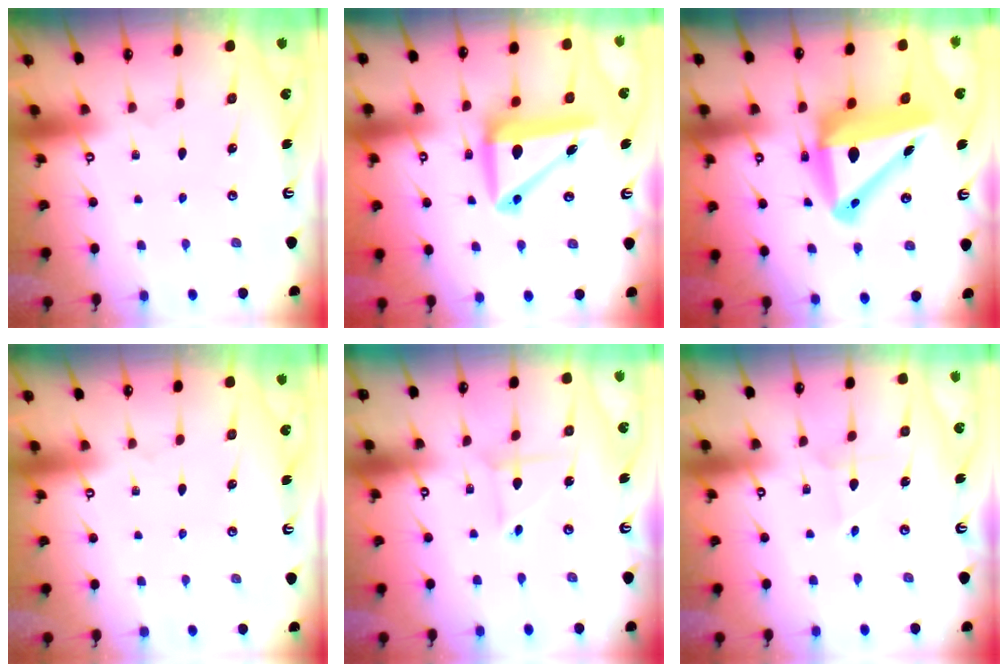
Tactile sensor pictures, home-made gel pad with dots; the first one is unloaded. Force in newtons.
{"total": 12.1, "press": 11.8, "slide": 2.6}
{"total": 15.2, "press": 14.9, "slide": 3.2}
{"total": 0.0}
{"total": 2.4, "press": 2.4, "slide": 0.2}
{"total": 2.7, "press": 2.7, "slide": 0.3}